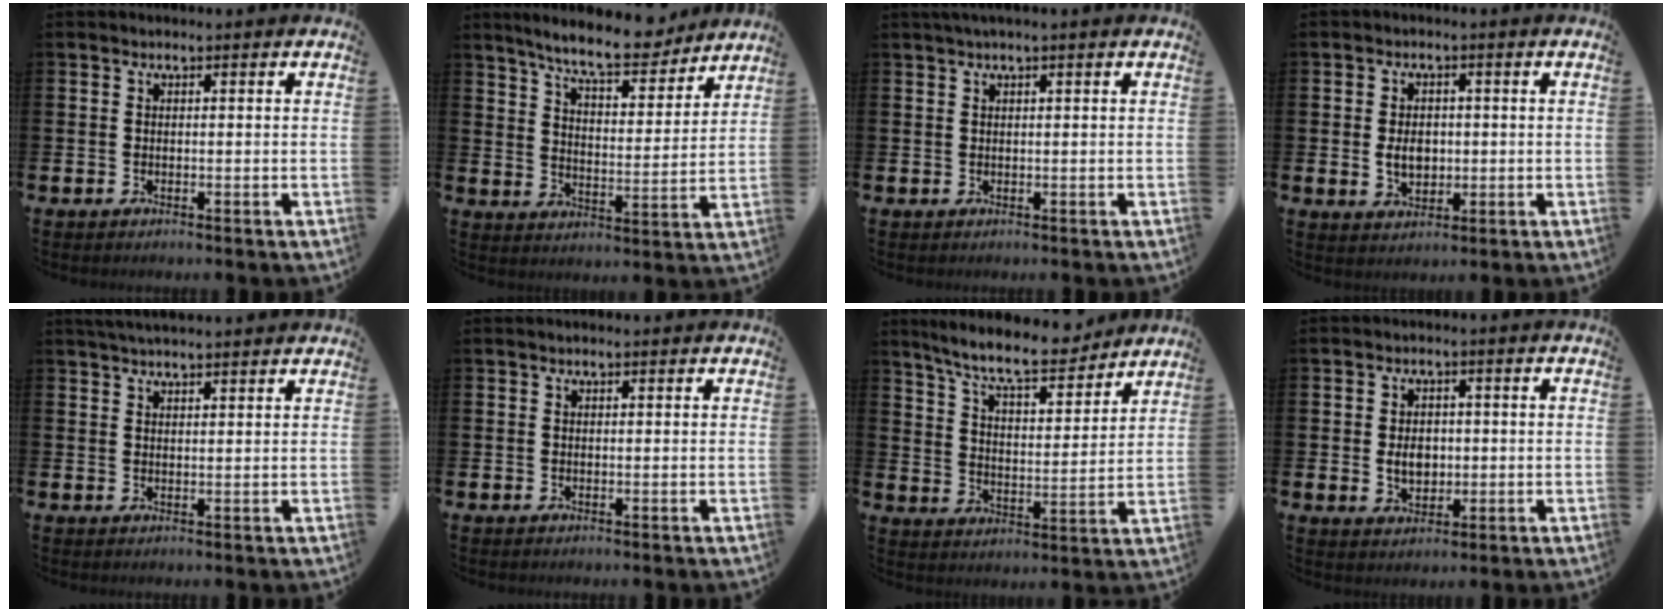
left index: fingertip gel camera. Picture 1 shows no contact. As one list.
[{"total": 9.3, "force": [8.6, 1.5, 3.2], "torque": [-0.082, -0.048, 0.153]}, {"total": 1.1, "force": [0.8, -0.2, 0.8], "torque": [-0.020, 0.003, 0.016]}, {"total": 3.6, "force": [0.0, 2.7, 2.4], "torque": [-0.036, 0.005, -0.005]}, {"total": 3.1, "force": [3.0, 0.0, 0.7], "torque": [-0.018, -0.007, 0.056]}, {"total": 0.5, "force": [0.5, 0.0, 0.2], "torque": [-0.002, 0.001, 0.009]}, {"total": 9.8, "force": [8.9, 1.7, 3.7], "torque": [-0.094, -0.056, 0.155]}, {"total": 3.5, "force": [0.0, 2.7, 2.3], "torque": [-0.034, 0.004, -0.005]}]